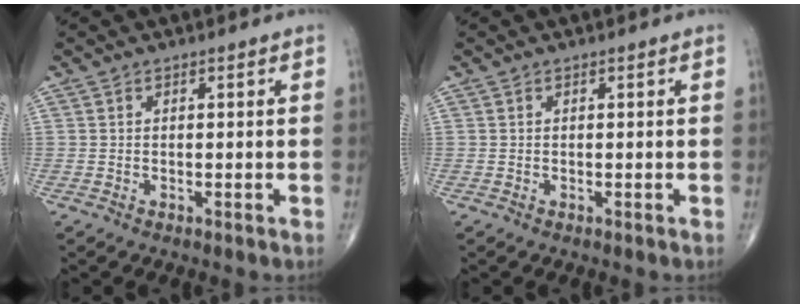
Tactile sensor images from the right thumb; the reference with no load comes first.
{"total": 0.0}